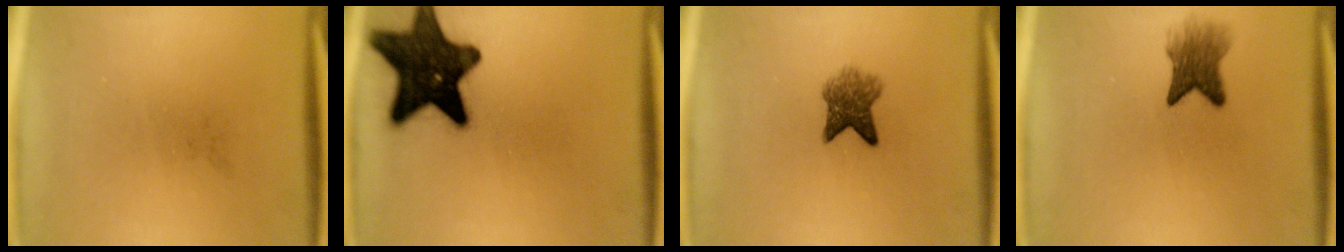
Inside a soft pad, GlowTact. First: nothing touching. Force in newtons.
{"total": 17.4}
{"total": 4.7}
{"total": 4.8}